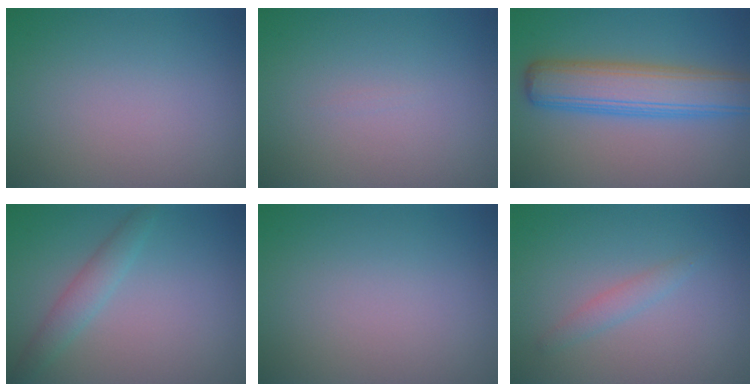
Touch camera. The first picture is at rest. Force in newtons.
{"total": 0.0}
{"total": 6.8, "press": 6.8, "slide": 0.2}
{"total": 2.2, "press": 2.2, "slide": 0.1}
{"total": 0.0}
{"total": 1.3, "press": 1.3, "slide": 0.0}